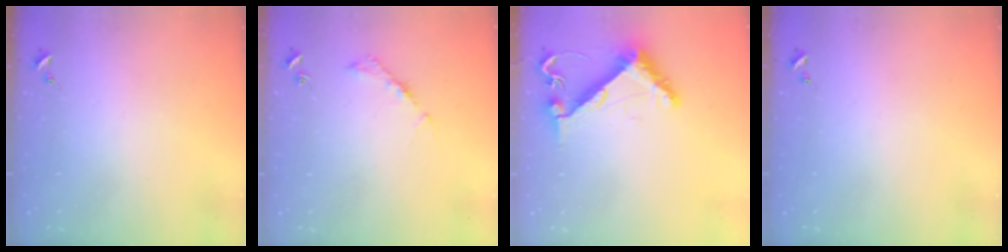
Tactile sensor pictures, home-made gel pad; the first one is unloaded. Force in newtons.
{"total": 4.2, "press": 4.1, "slide": 0.6}
{"total": 8.4, "press": 8.4, "slide": 0.4}
{"total": 0.0}